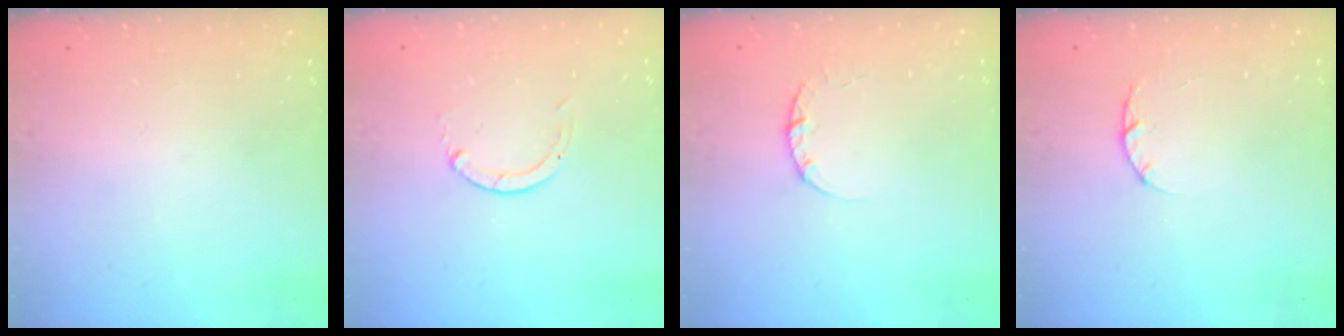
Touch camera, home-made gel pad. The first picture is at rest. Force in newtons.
{"total": 0.0}
{"total": 2.4, "press": 2.3, "slide": 0.3}
{"total": 2.0, "press": 1.9, "slide": 0.4}